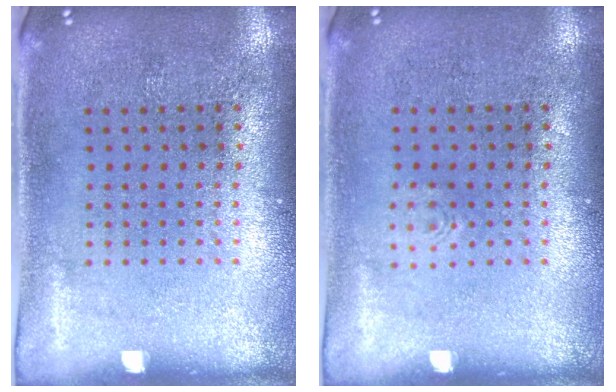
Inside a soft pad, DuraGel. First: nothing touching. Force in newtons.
{"total": 0.5, "press": 0.5, "slide": 0.1}